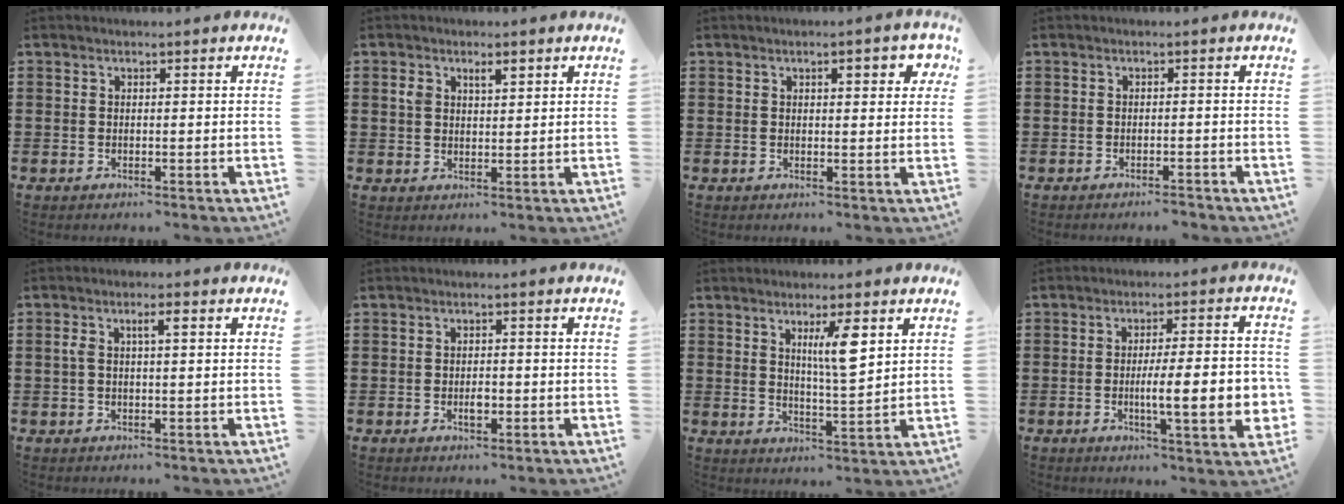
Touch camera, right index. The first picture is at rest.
{"total": 2.9, "force": [1.4, 1.5, 2.1], "torque": [-0.037, 0.003, 0.022]}
{"total": 3.4, "force": [1.3, 1.1, 2.9], "torque": [-0.037, -0.001, 0.014]}
{"total": 1.2, "force": [-1.2, 0.1, 0.4], "torque": [-0.011, 0.001, -0.023]}
{"total": 2.8, "force": [0.6, 0.8, 2.6], "torque": [-0.053, 0.007, 0.008]}
{"total": 1.9, "force": [-0.6, 0.8, 1.6], "torque": [-0.029, 0.000, -0.010]}
{"total": 6.1, "force": [2.8, 1.1, 5.3], "torque": [-0.088, -0.005, 0.038]}
{"total": 10.4, "force": [-1.9, 1.9, 10.1], "torque": [-0.156, -0.009, -0.035]}